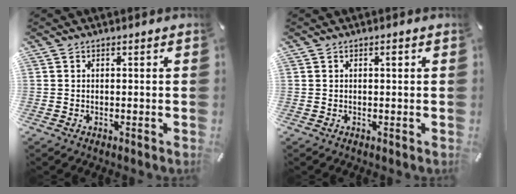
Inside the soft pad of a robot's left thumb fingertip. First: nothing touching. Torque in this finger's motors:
{"motor_torque": [0.23, 0.23, 0.10, -0.22, 0.04]}